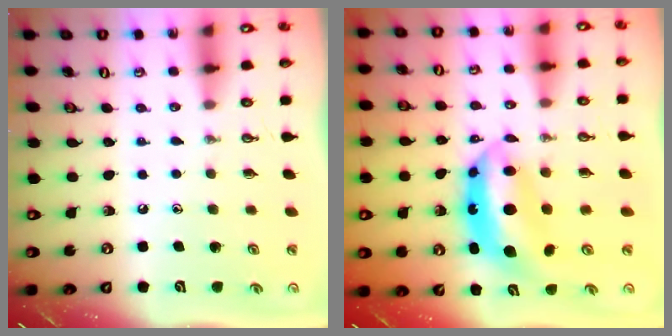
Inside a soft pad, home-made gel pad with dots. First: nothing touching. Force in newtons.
{"total": 10.1, "press": 10.1, "slide": 0.9}